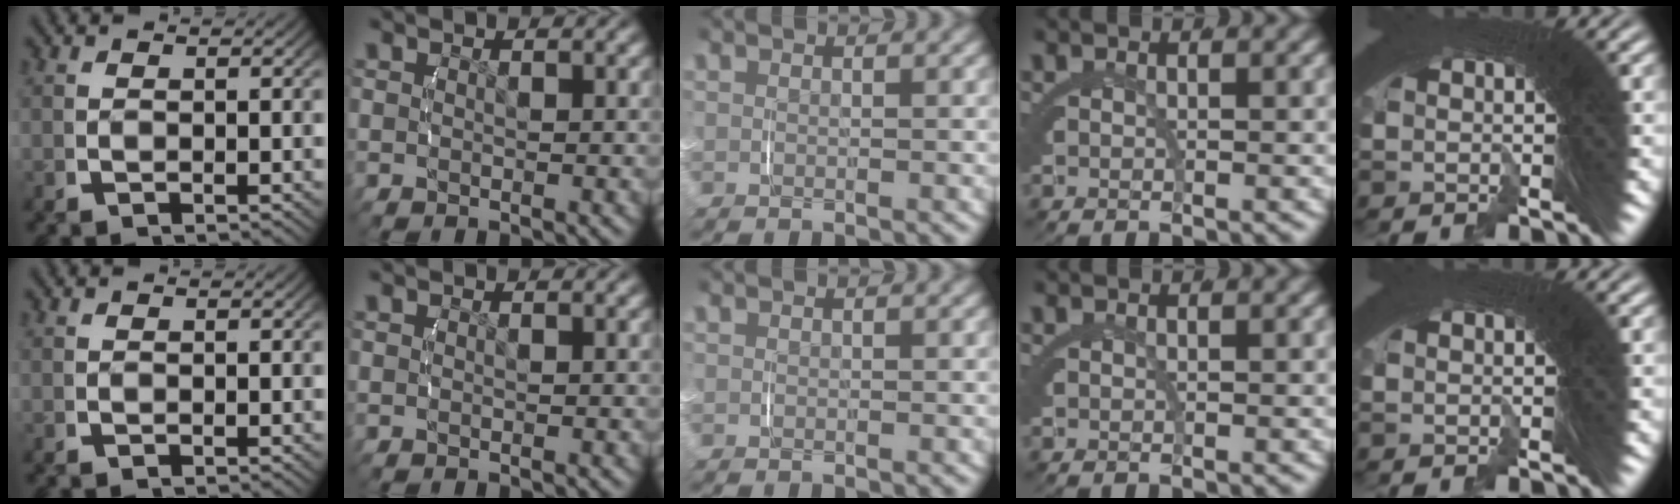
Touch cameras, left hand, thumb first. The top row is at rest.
{}